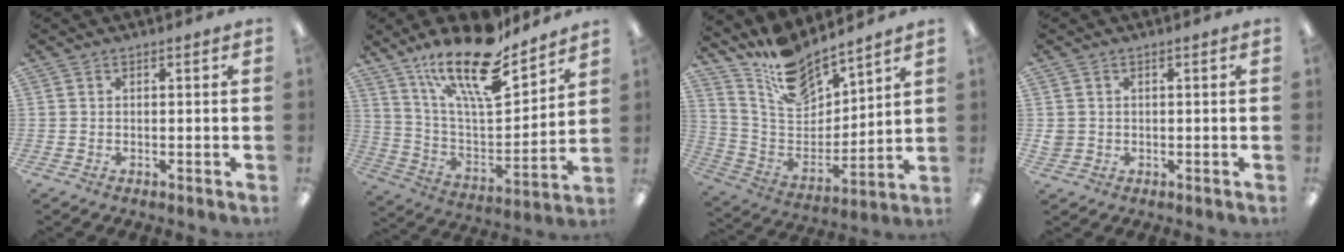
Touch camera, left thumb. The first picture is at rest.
{"total": 21.9, "force": [16.0, 7.0, 13.3], "torque": [-0.231, -0.101, 0.272]}
{"total": 14.2, "force": [12.8, 4.4, 4.3], "torque": [-0.108, -0.096, 0.234]}
{"total": 2.0, "force": [0.3, 1.9, 0.5], "torque": [-0.012, 0.004, 0.004]}